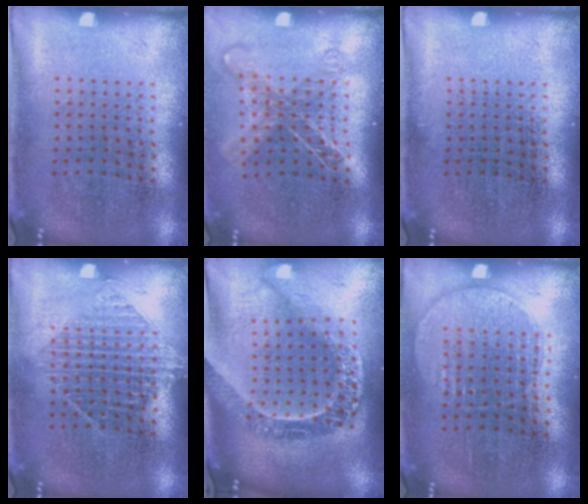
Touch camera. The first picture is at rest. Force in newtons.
{"total": 1.5, "press": 1.2, "slide": 0.9}
{"total": 0.0}
{"total": 1.0, "press": 1.0, "slide": 0.4}
{"total": 2.9, "press": 2.2, "slide": 1.8}
{"total": 1.0, "press": 0.9, "slide": 0.4}